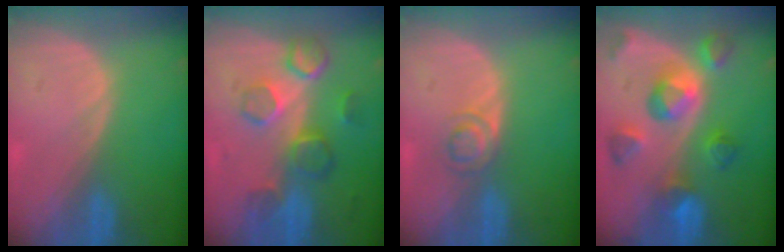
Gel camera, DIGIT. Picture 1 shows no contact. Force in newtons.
{"total": 8.4, "press": 7.6, "slide": 3.6}
{"total": 3.0, "press": 2.9, "slide": 0.2}
{"total": 9.7, "press": 8.8, "slide": 4.1}